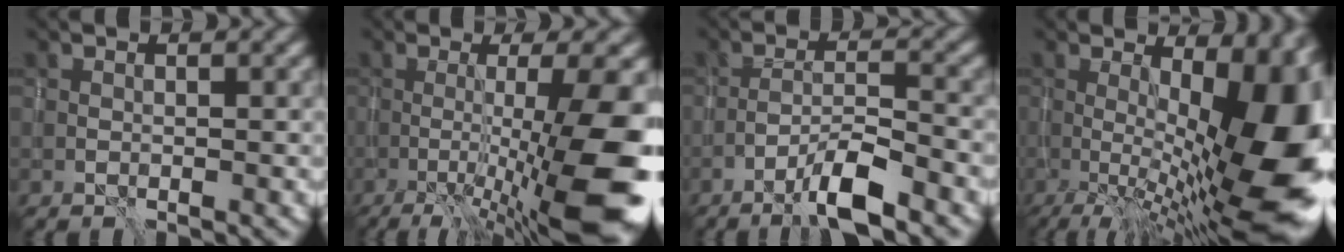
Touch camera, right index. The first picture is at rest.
{"total": 11.3, "force": [-3.0, 2.1, 10.7], "torque": [-0.150, 0.000, -0.043]}
{"total": 4.6, "force": [-3.1, 0.4, 3.3], "torque": [-0.060, 0.010, -0.063]}
{"total": 16.7, "force": [-0.6, 5.6, 15.7], "torque": [-0.186, 0.015, -0.005]}